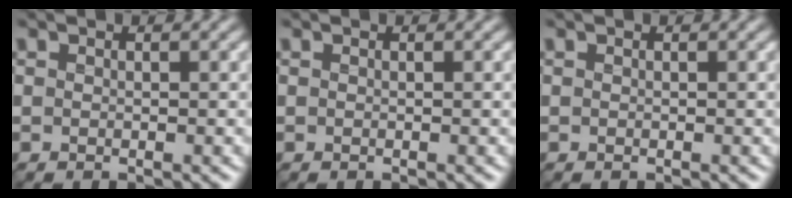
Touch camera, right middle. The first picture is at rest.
{"total": 0.0}
{"total": 0.0}